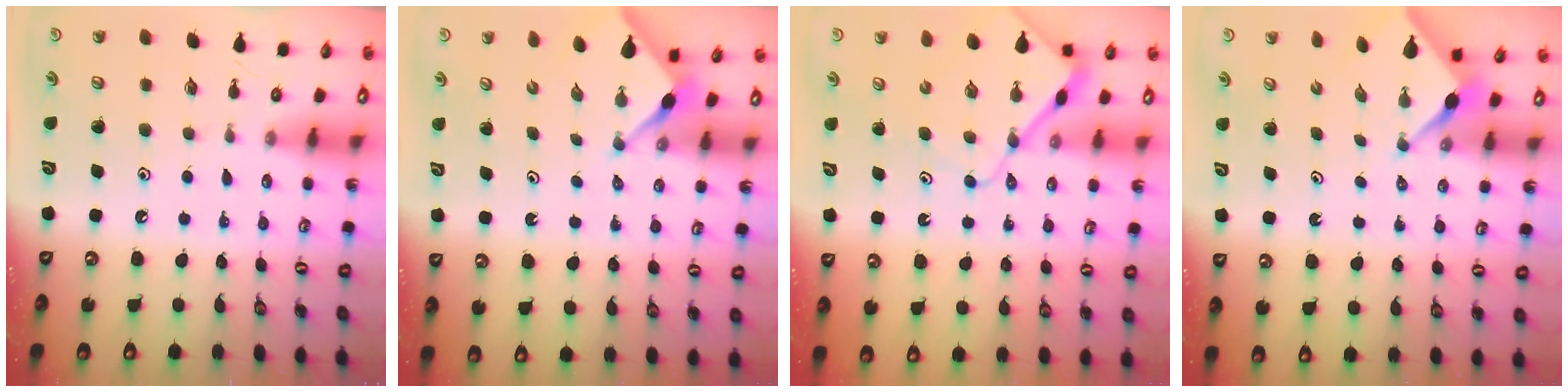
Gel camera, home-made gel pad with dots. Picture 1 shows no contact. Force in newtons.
{"total": 2.9, "press": 2.9, "slide": 0.4}
{"total": 9.3, "press": 9.2, "slide": 1.1}
{"total": 2.4, "press": 2.4, "slide": 0.2}